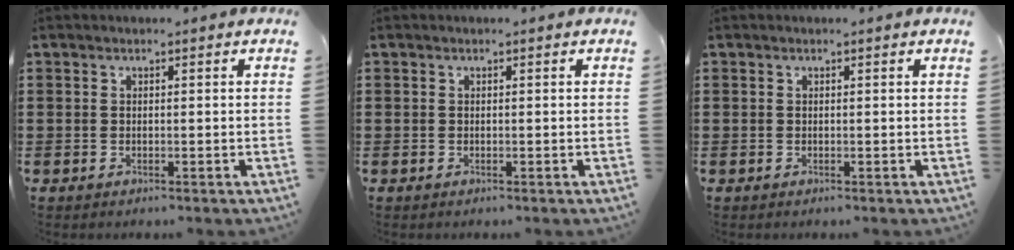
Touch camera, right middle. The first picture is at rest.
{"total": 0.0}
{"total": 0.0}